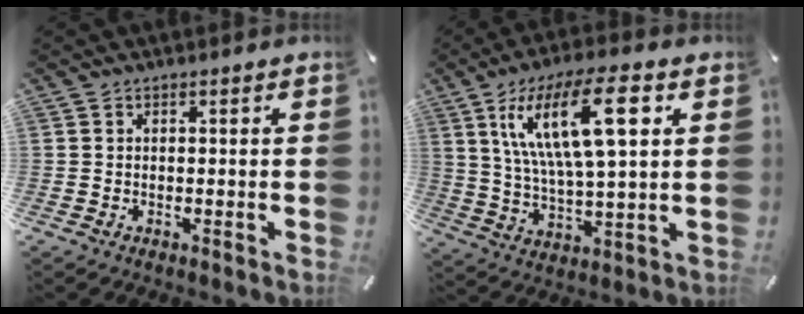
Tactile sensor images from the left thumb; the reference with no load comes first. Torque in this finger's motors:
{"motor_torque": [2.08, 2.06, 1.45, -1.32, 0.75]}